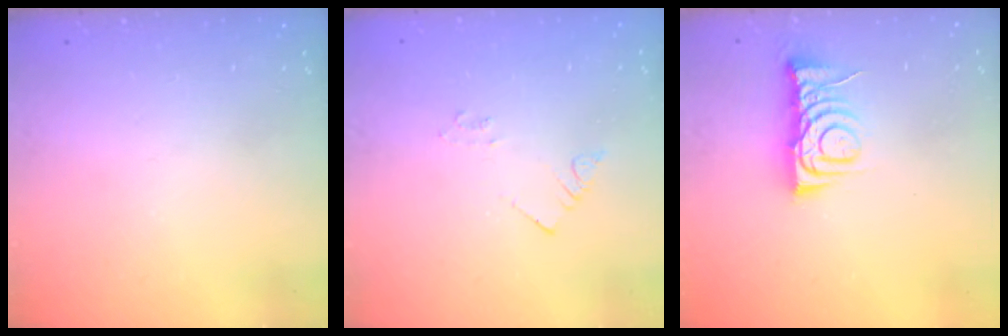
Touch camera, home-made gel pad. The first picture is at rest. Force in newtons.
{"total": 2.1, "press": 2.1, "slide": 0.3}
{"total": 6.8, "press": 6.8, "slide": 0.6}